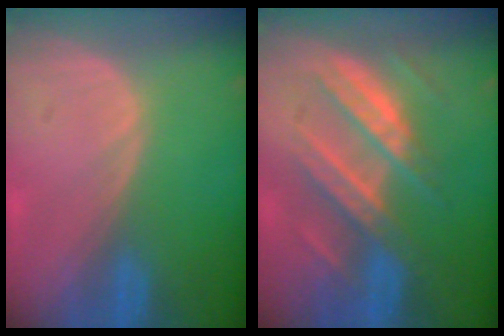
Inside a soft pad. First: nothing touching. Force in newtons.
{"total": 8.3, "press": 8.3, "slide": 0.3}